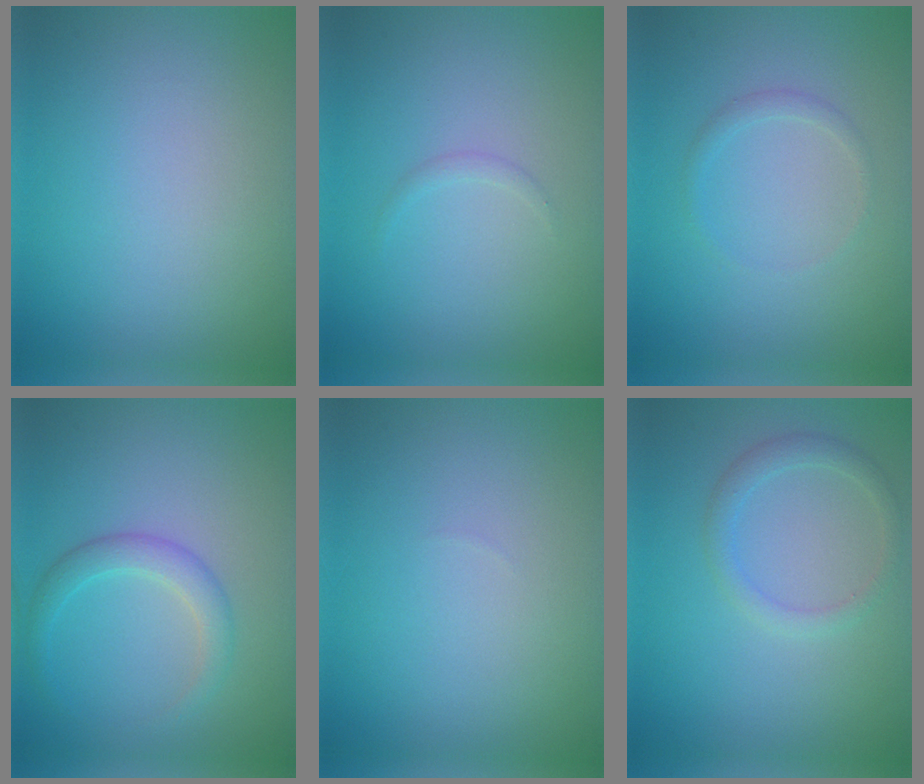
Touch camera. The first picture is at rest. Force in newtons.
{"total": 0.5, "press": 0.5, "slide": 0.0}
{"total": 0.9, "press": 0.9, "slide": 0.0}
{"total": 2.5, "press": 2.5, "slide": 0.0}
{"total": 0.0}
{"total": 1.8, "press": 1.8, "slide": 0.2}